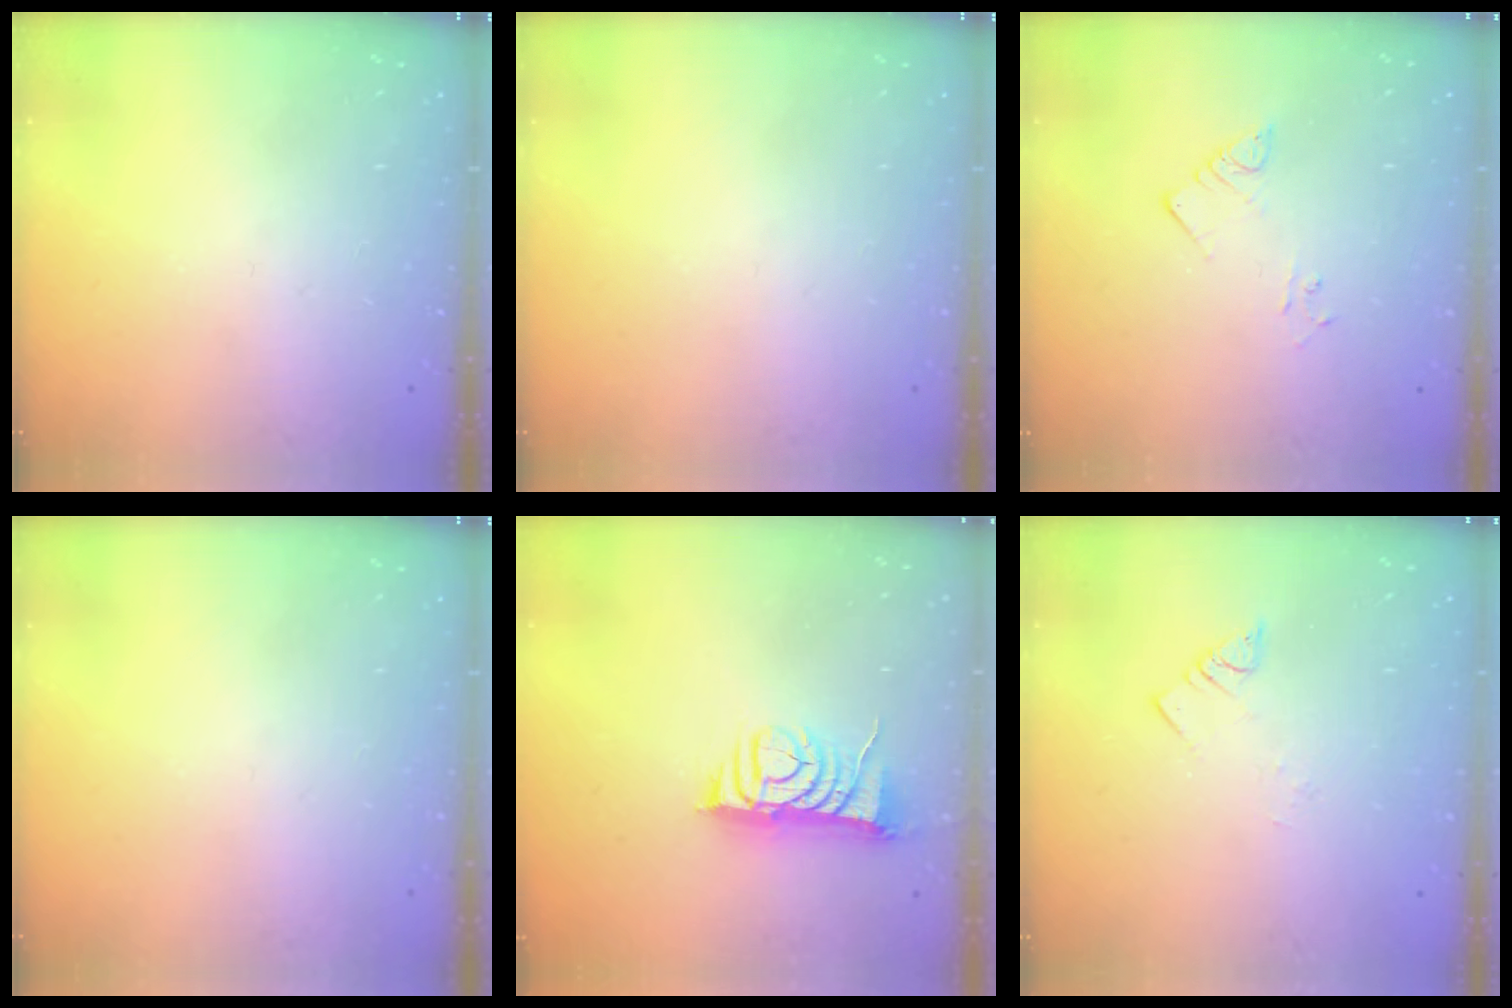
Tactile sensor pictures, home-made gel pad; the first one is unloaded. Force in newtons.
{"total": 0.0}
{"total": 2.2, "press": 2.2, "slide": 0.2}
{"total": 0.0}
{"total": 8.3, "press": 8.2, "slide": 1.0}
{"total": 2.8, "press": 2.8, "slide": 0.3}